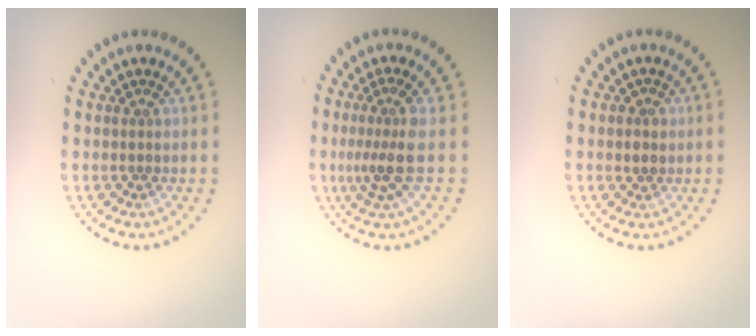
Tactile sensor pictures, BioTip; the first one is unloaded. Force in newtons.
{"total": 3.1, "press": 2.2, "slide": 2.2}
{"total": 1.1, "press": 1.1, "slide": 0.3}